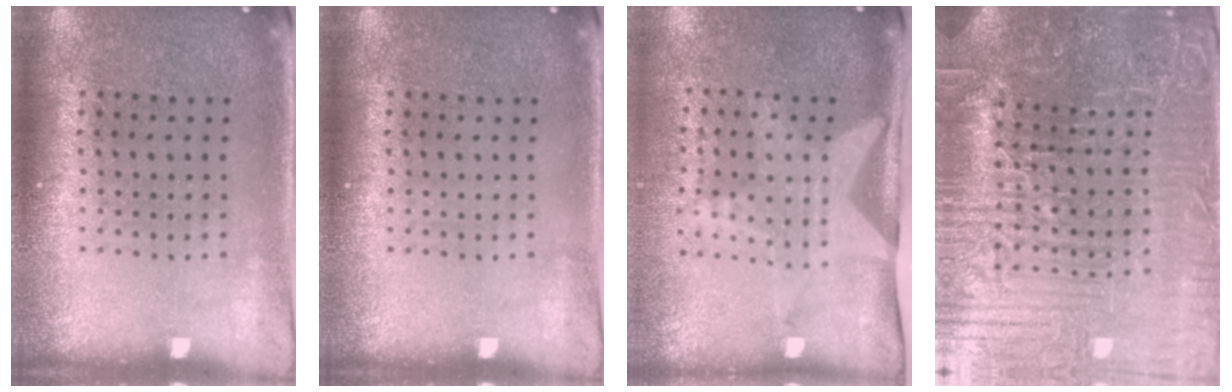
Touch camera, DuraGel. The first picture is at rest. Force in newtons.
{"total": 0.0}
{"total": 2.1, "press": 1.5, "slide": 1.4}
{"total": 6.5, "press": 5.9, "slide": 2.8}